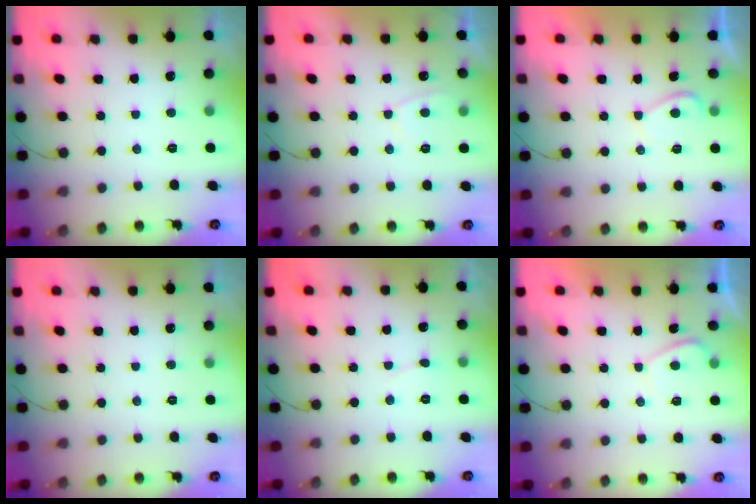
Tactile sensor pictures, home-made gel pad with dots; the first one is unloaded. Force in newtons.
{"total": 2.1, "press": 2.0, "slide": 0.6}
{"total": 2.6, "press": 2.4, "slide": 0.8}
{"total": 0.0}
{"total": 2.5, "press": 2.5, "slide": 0.1}
{"total": 0.9, "press": 0.7, "slide": 0.5}